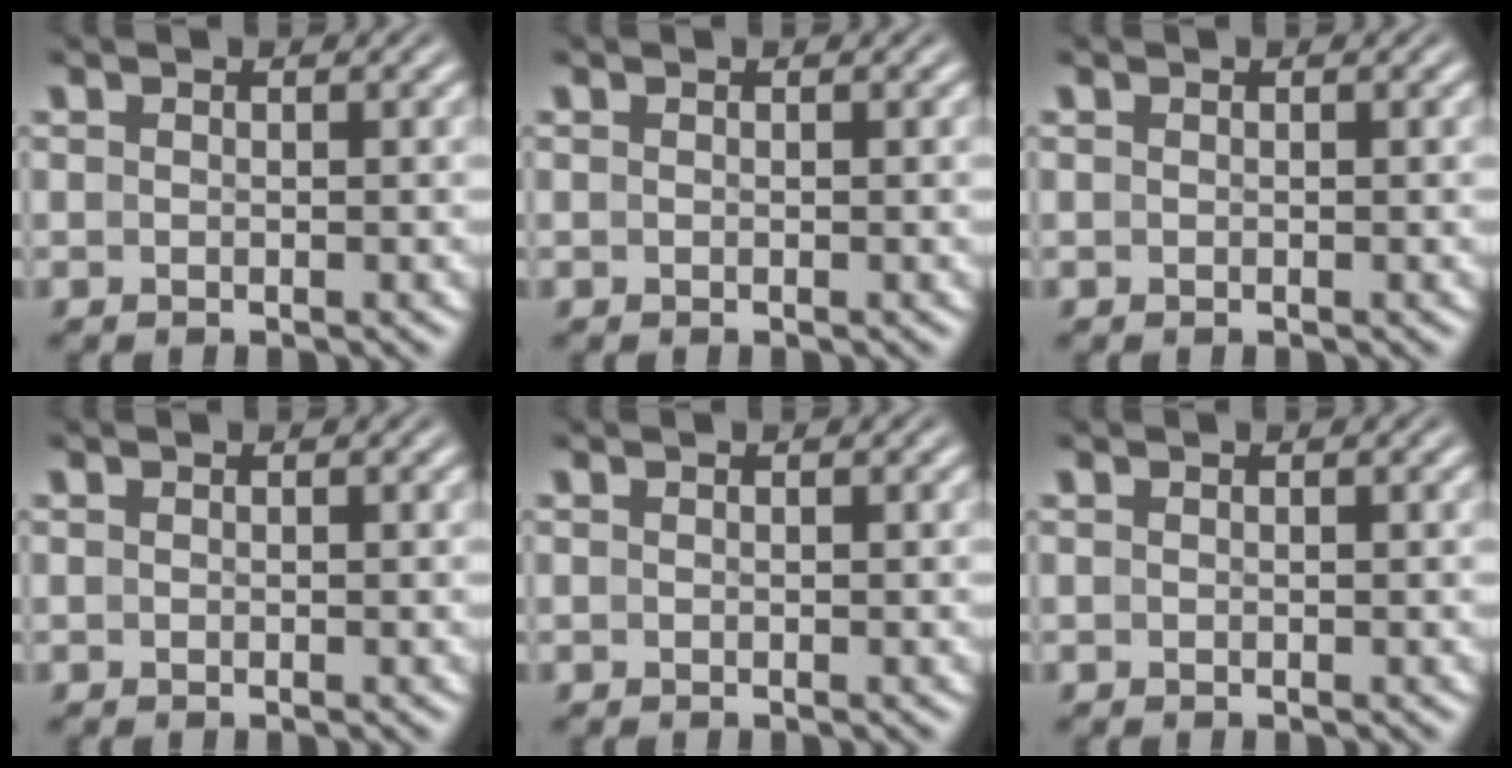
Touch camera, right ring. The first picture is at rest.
{"total": 0.0}
{"total": 0.0}
{"total": 0.0}
{"total": 0.0}
{"total": 0.0}